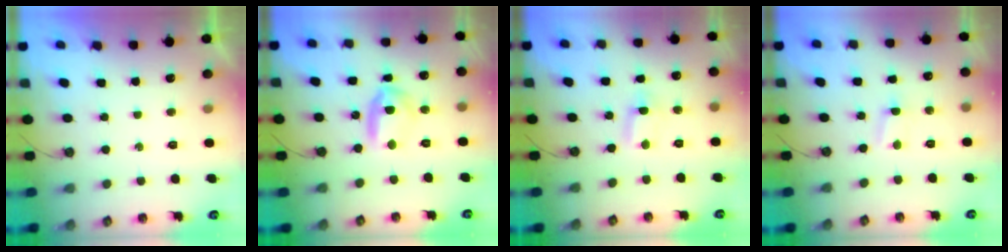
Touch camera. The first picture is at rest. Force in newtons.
{"total": 8.1, "press": 8.1, "slide": 0.4}
{"total": 1.2, "press": 1.0, "slide": 0.8}
{"total": 1.9, "press": 1.8, "slide": 0.3}